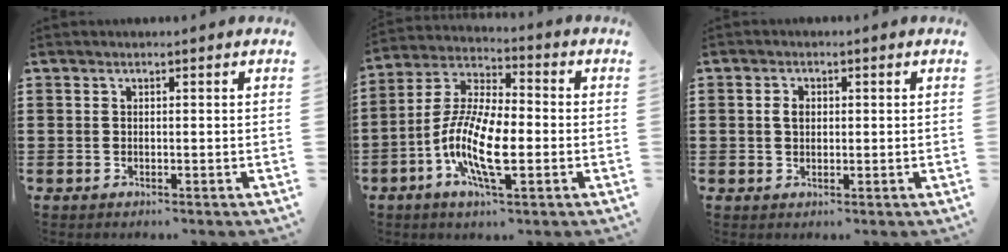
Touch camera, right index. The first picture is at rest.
{"total": 11.4, "force": [-3.5, 3.8, 10.1], "torque": [-0.236, -0.014, -0.073]}
{"total": 2.0, "force": [0.3, 1.4, 1.4], "torque": [-0.030, 0.008, 0.005]}